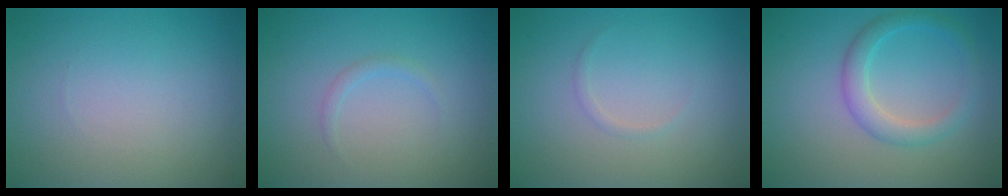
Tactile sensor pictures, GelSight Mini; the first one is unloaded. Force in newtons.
{"total": 0.8, "press": 0.8, "slide": 0.1}
{"total": 0.5, "press": 0.5, "slide": 0.0}
{"total": 2.7, "press": 2.7, "slide": 0.1}